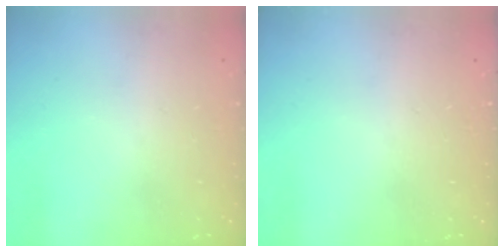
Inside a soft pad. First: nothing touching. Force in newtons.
{"total": 0.0}